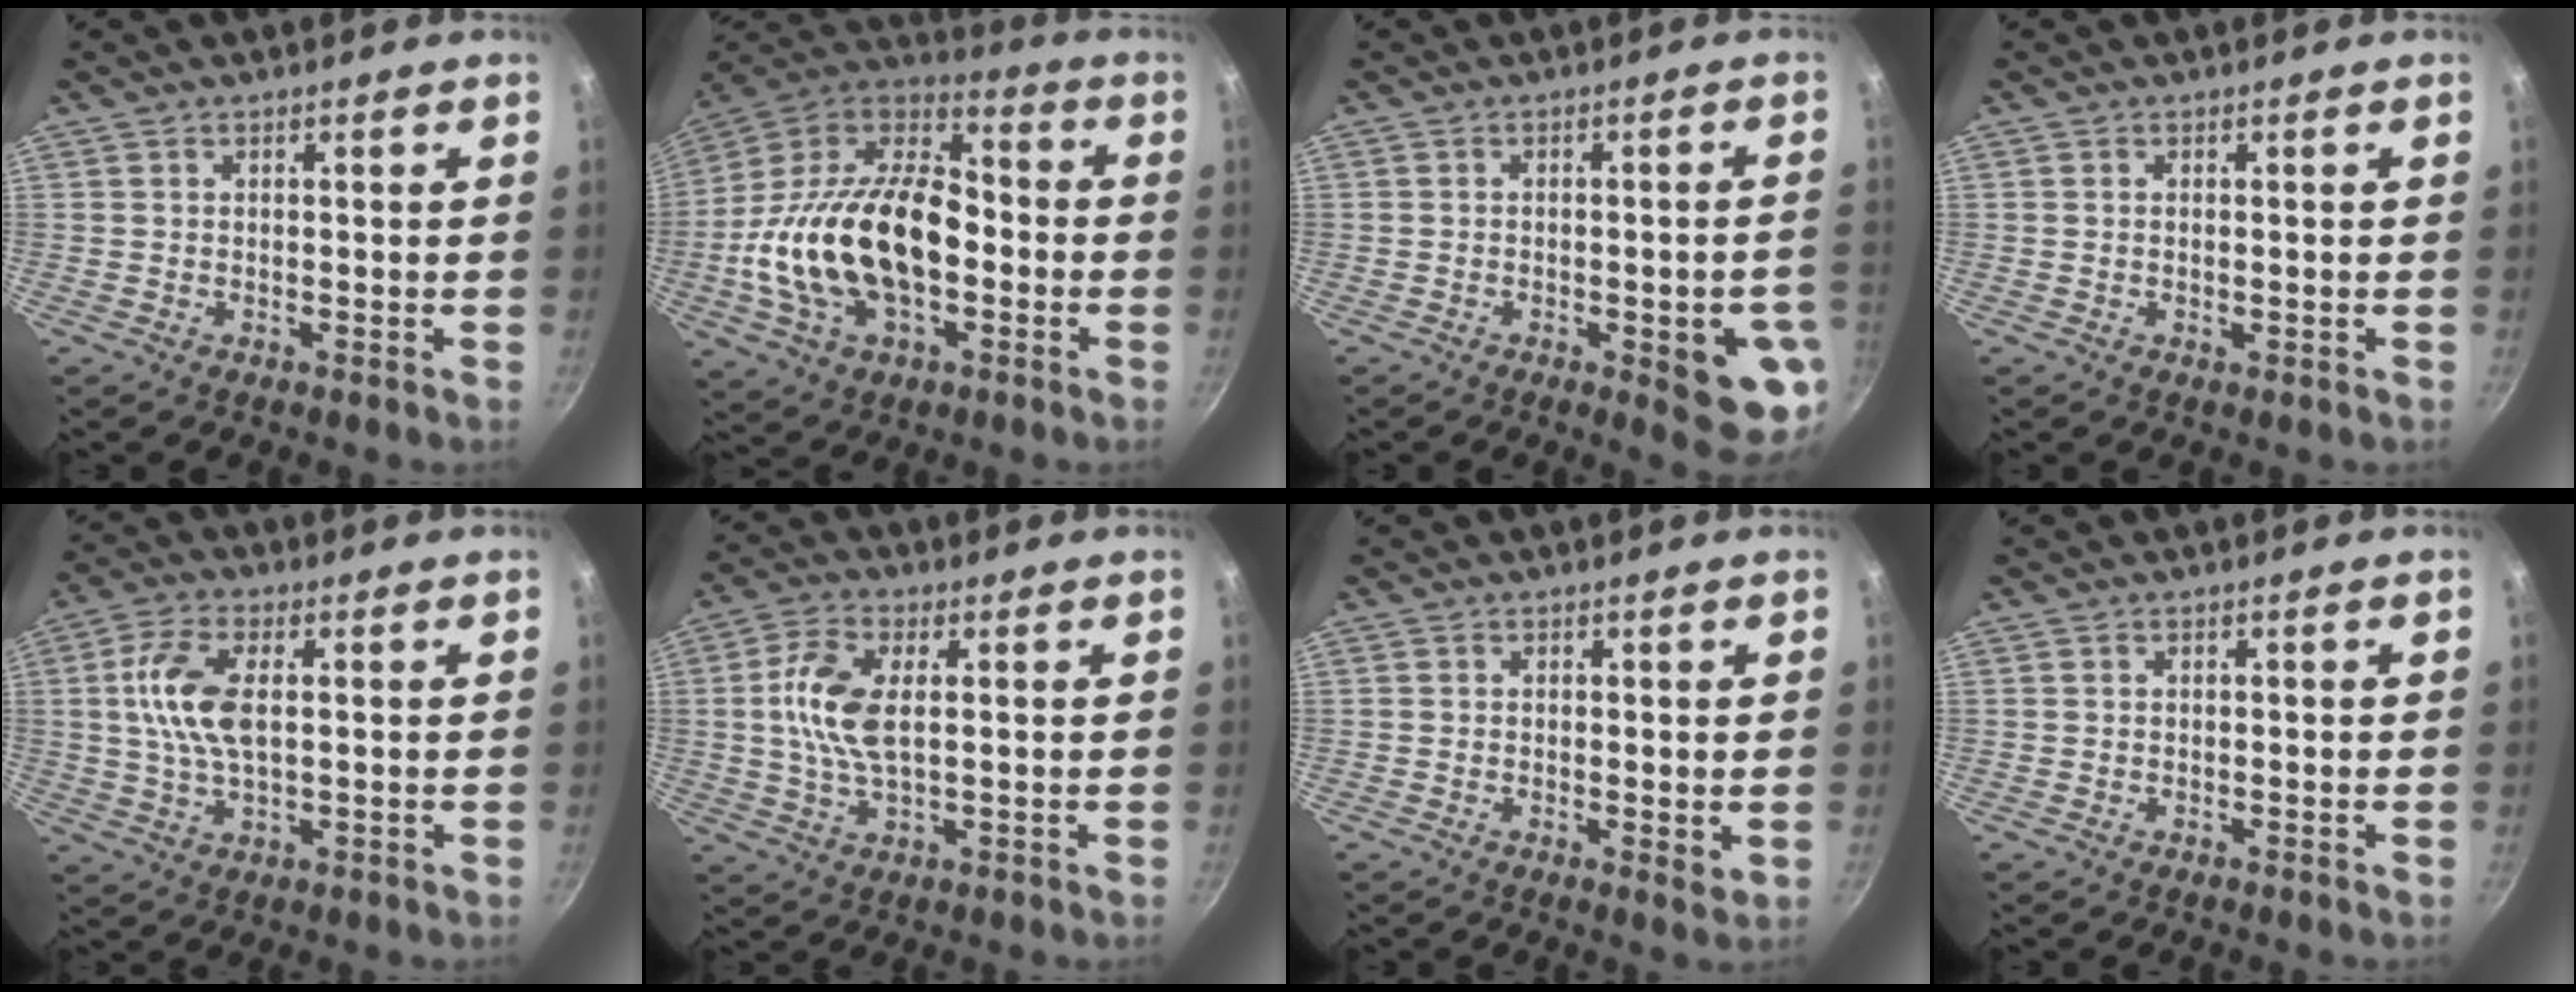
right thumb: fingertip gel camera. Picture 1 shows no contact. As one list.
[{"total": 26.1, "force": [-4.0, 15.6, 20.5], "torque": [-0.365, 0.048, -0.081]}, {"total": 10.9, "force": [-3.0, 3.6, 9.9], "torque": [-0.089, 0.007, -0.034]}, {"total": 0.7, "force": [-0.1, 0.2, 0.7], "torque": [-0.012, 0.000, -0.001]}, {"total": 10.0, "force": [1.4, 5.0, 8.6], "torque": [-0.168, 0.009, 0.022]}, {"total": 9.5, "force": [1.2, 4.6, 8.2], "torque": [-0.166, 0.009, 0.019]}, {"total": 1.9, "force": [0.1, 0.6, 1.8], "torque": [-0.029, -0.007, 0.000]}, {"total": 0.0}]